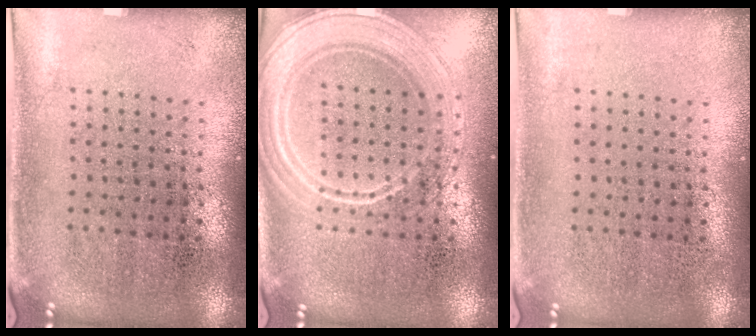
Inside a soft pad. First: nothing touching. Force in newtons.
{"total": 2.3, "press": 2.3, "slide": 0.4}
{"total": 0.0}